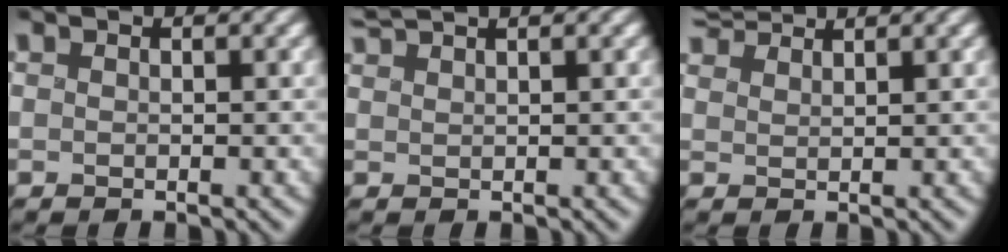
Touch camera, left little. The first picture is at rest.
{"total": 1.9, "force": [1.8, -0.1, 0.7], "torque": [-0.021, 0.015, 0.038]}
{"total": 3.2, "force": [3.0, 0.5, 1.0], "torque": [-0.029, 0.021, 0.058]}